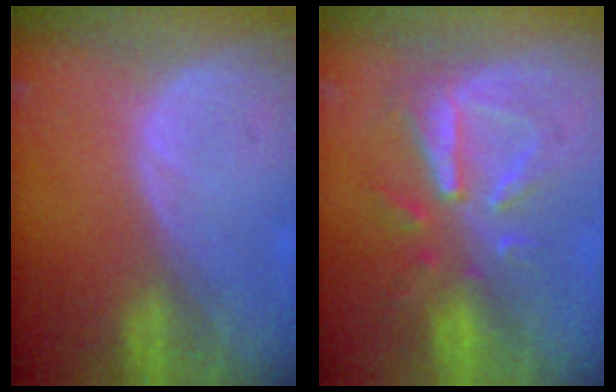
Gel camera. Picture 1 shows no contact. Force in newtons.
{"total": 8.1, "press": 7.3, "slide": 3.5}